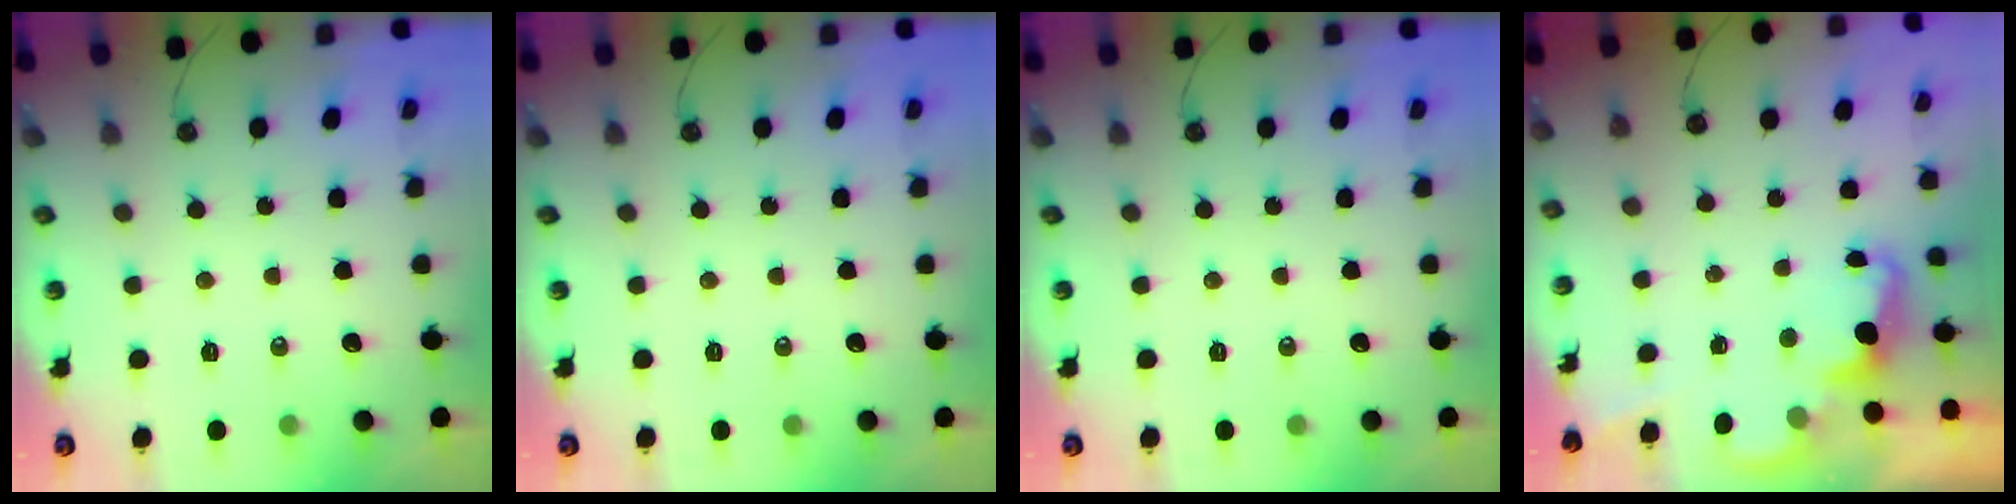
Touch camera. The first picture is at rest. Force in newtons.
{"total": 0.0}
{"total": 0.0}
{"total": 2.3, "press": 2.3, "slide": 0.5}